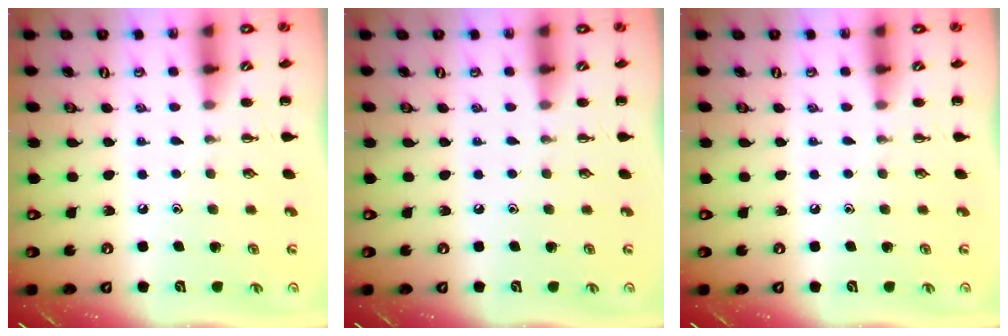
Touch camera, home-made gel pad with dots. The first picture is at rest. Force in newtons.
{"total": 0.0}
{"total": 0.0}